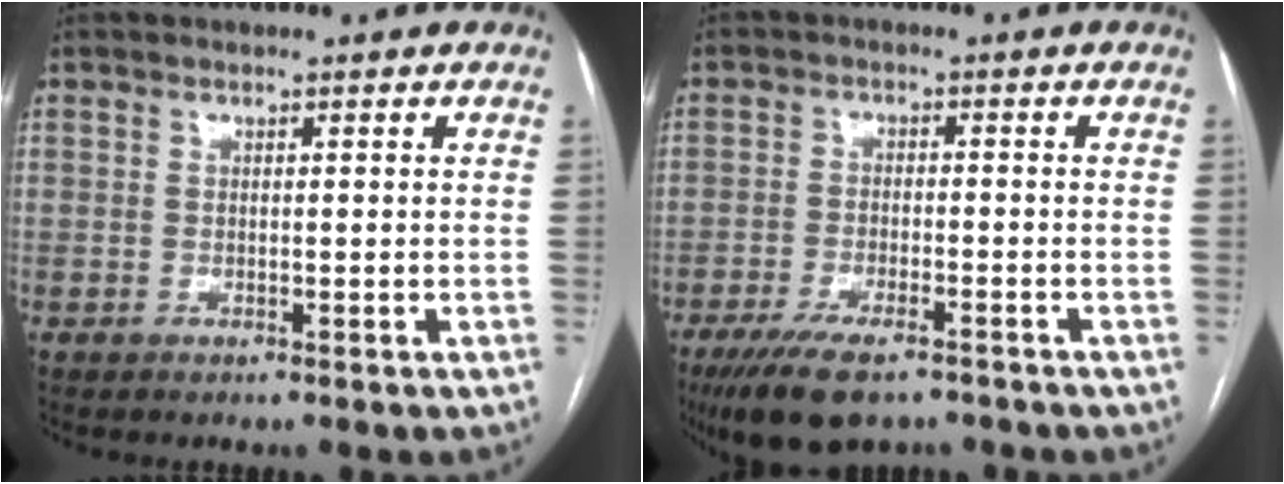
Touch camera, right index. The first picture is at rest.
{"total": 9.4, "force": [-6.8, 3.0, 5.8], "torque": [-0.099, -0.015, -0.113]}